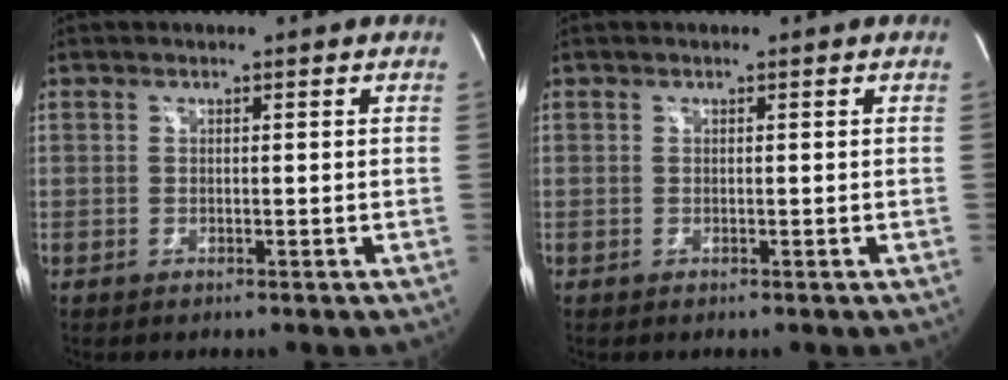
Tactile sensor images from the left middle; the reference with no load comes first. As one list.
[{"total": 0.0}]